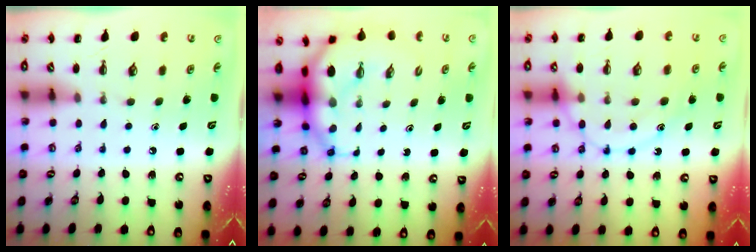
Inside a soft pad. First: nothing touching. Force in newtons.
{"total": 7.4, "press": 7.1, "slide": 2.3}
{"total": 14.3, "press": 14.3, "slide": 1.3}